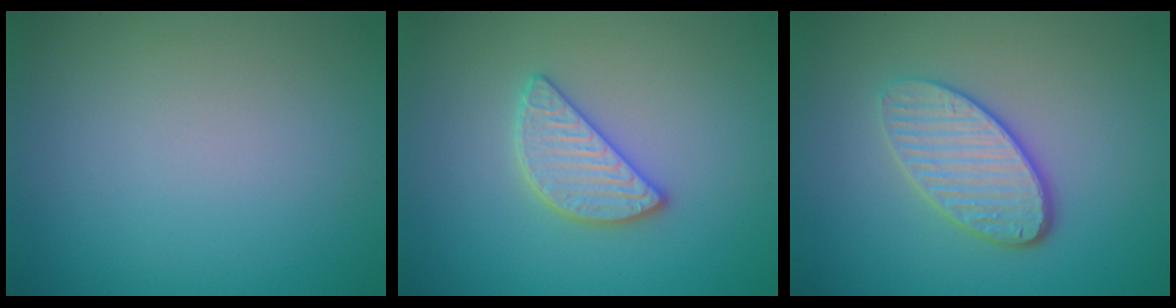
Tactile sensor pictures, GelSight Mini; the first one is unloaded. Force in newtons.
{"total": 2.9, "press": 2.9, "slide": 0.3}
{"total": 4.1, "press": 3.4, "slide": 2.4}